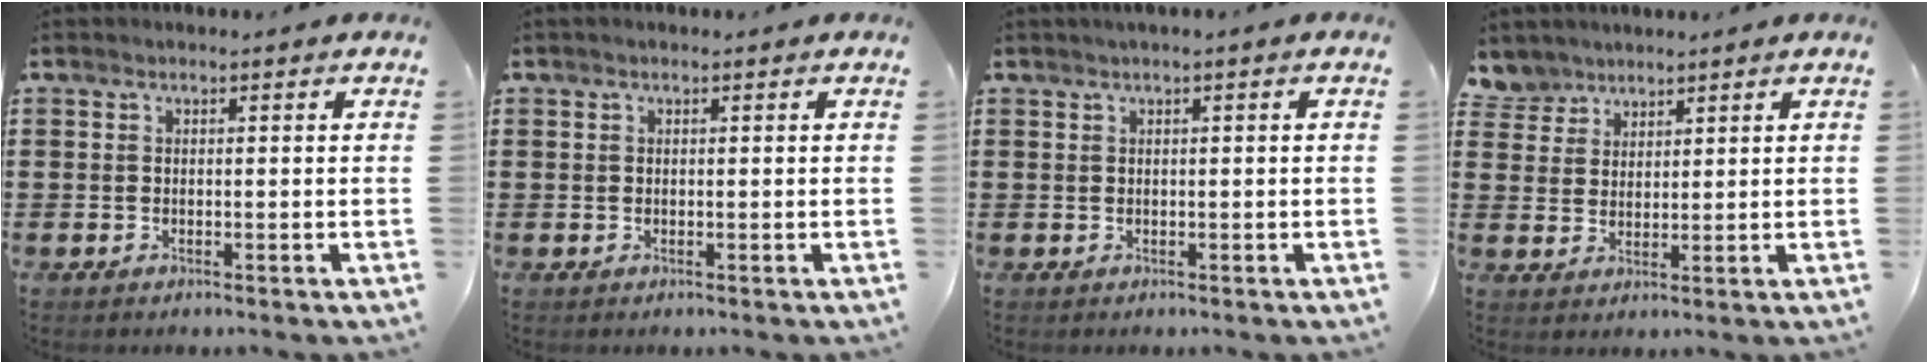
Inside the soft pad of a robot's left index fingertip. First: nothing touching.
{"total": 0.0}
{"total": 0.8, "force": [0.1, -0.1, 0.8], "torque": [-0.012, -0.004, 0.003]}
{"total": 4.0, "force": [3.1, 2.4, -0.1], "torque": [-0.019, -0.002, 0.060]}